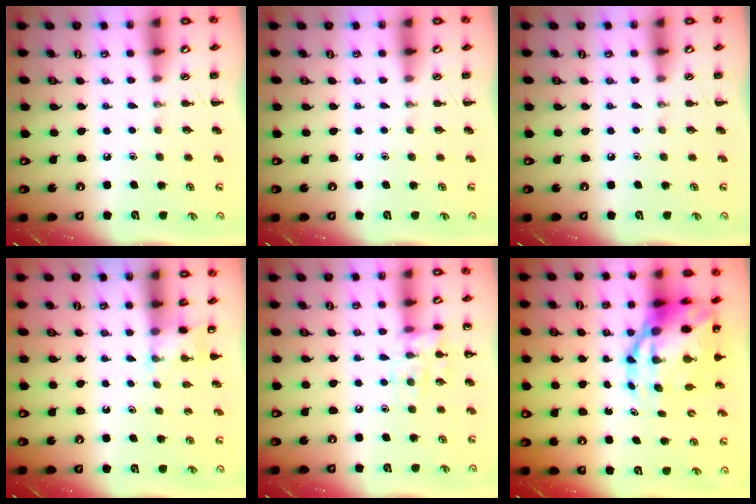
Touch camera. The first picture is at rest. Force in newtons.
{"total": 0.0}
{"total": 0.0}
{"total": 2.0, "press": 1.9, "slide": 0.6}
{"total": 11.5, "press": 11.4, "slide": 0.6}
{"total": 13.5, "press": 13.1, "slide": 3.2}